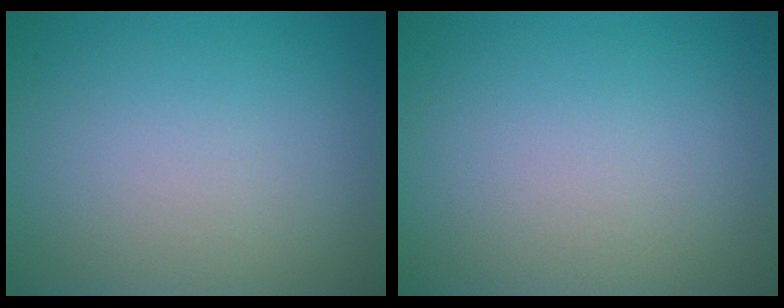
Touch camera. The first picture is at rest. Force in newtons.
{"total": 0.0}